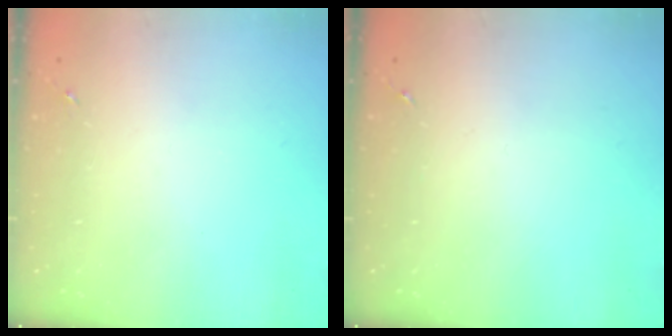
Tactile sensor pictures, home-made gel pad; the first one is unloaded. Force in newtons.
{"total": 0.0}